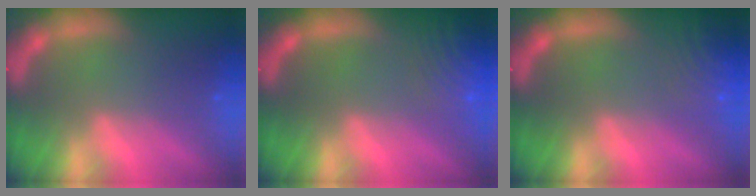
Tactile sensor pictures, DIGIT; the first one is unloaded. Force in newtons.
{"total": 10.0}
{"total": 6.5}